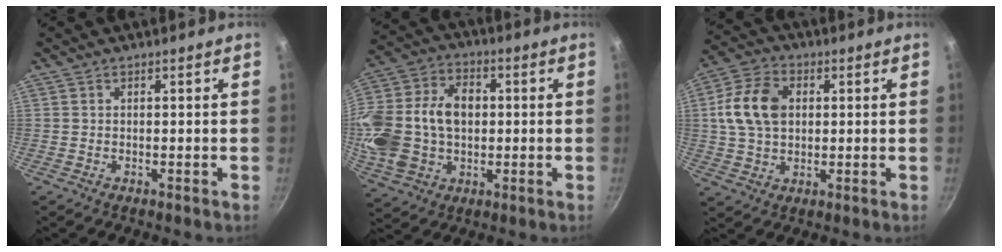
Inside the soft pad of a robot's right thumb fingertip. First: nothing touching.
{"total": 21.4, "force": [0.4, 15.5, 14.8], "torque": [-0.297, 0.033, 0.009]}
{"total": 11.9, "force": [1.9, 8.4, 8.1], "torque": [-0.139, 0.011, 0.026]}